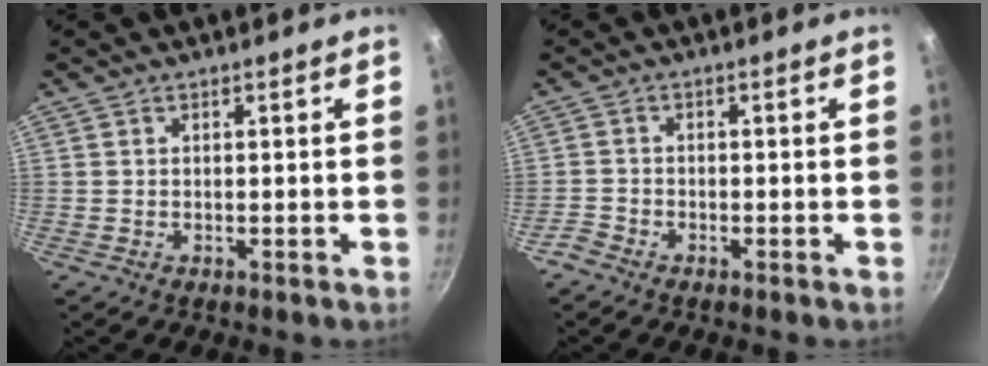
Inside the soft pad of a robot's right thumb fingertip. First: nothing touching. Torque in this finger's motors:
{"motor_torque": [-0.45, 0.21, -0.20, 0.45, 0.00]}